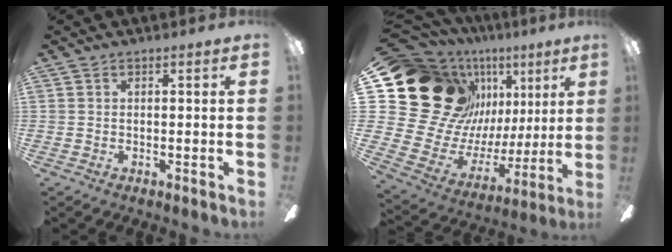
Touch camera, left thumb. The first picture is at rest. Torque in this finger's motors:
{"motor_torque": [1.92, 2.26, 1.39, -1.38, 0.07]}